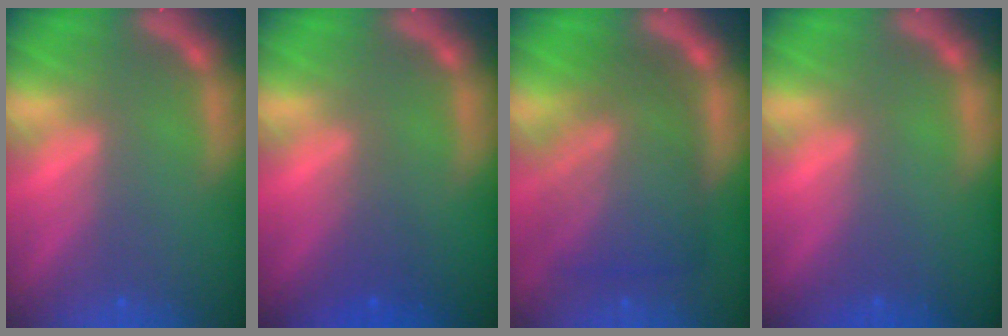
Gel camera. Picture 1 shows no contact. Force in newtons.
{"total": 2.0}
{"total": 9.1}
{"total": 0.0}